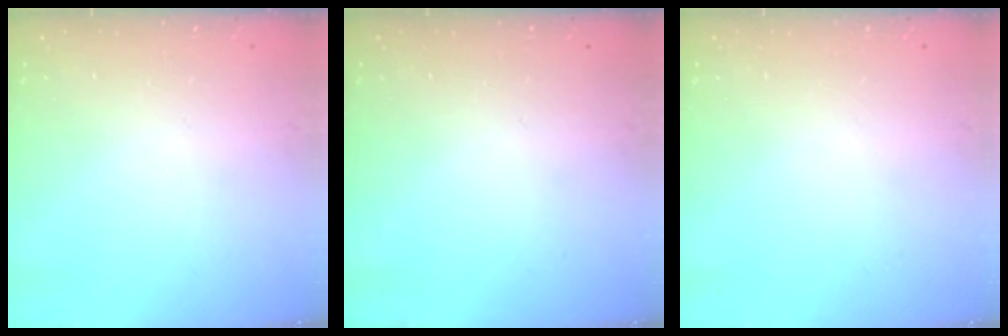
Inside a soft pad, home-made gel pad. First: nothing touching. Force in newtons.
{"total": 0.0}
{"total": 0.0}